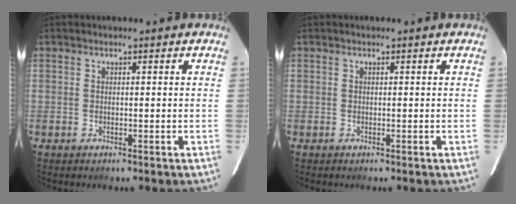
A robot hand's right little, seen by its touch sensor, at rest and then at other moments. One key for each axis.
{"total": 0.0}